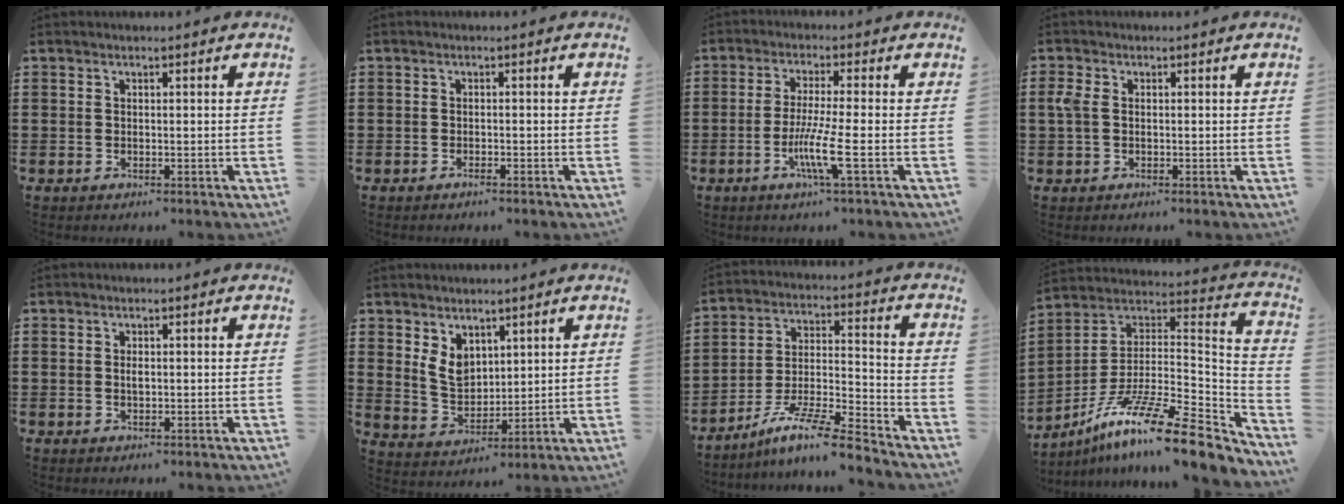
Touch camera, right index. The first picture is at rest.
{"total": 0.8, "force": [-0.7, 0.0, 0.3], "torque": [-0.009, -0.004, -0.013]}
{"total": 7.0, "force": [-2.2, -0.1, 6.7], "torque": [-0.135, -0.021, -0.045]}
{"total": 2.6, "force": [0.2, 1.7, 2.0], "torque": [-0.059, 0.001, -0.003]}
{"total": 1.1, "force": [0.0, 0.4, 1.0], "torque": [-0.022, -0.001, 0.000]}
{"total": 5.6, "force": [2.8, 4.0, 2.7], "torque": [-0.066, 0.008, 0.054]}
{"total": 10.5, "force": [-8.6, 0.7, 5.9], "torque": [-0.110, 0.012, -0.170]}
{"total": 15.8, "force": [-11.1, 2.2, 11.0], "torque": [-0.198, 0.019, -0.198]}